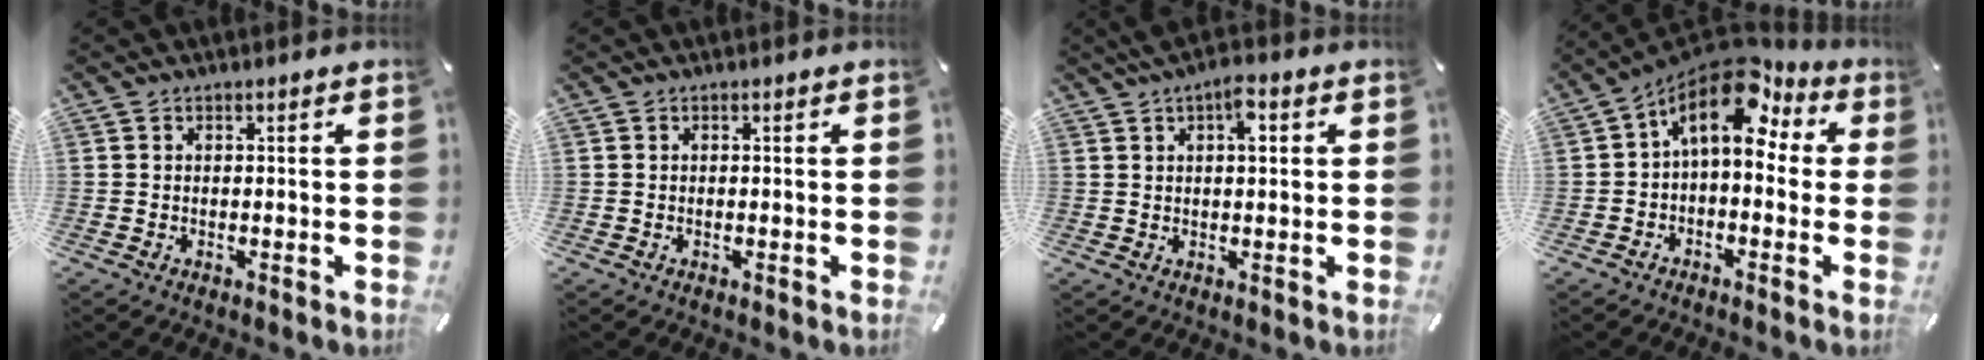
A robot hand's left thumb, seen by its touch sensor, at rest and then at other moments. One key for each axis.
{"total": 0.0}
{"total": 5.5, "fx": 2.1, "fy": 2.3, "fz": 4.6, "tx": -0.073, "ty": 0.001, "tz": 0.028}
{"total": 13.3, "fx": 5.7, "fy": 7.4, "fz": 9.4, "tx": -0.157, "ty": -0.042, "tz": 0.094}